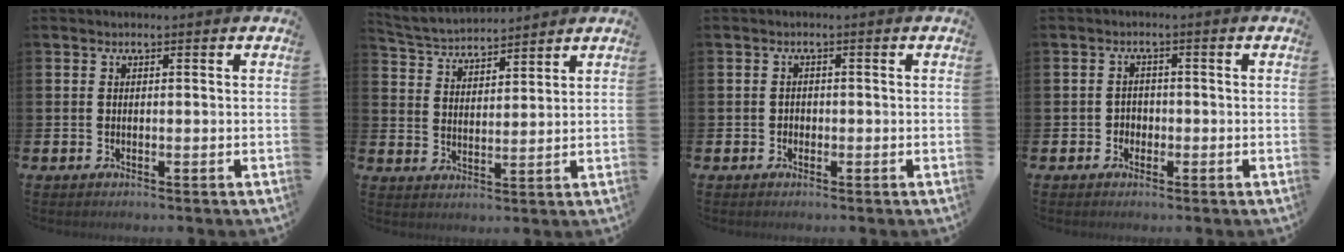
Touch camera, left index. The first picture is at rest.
{"total": 4.2, "force": [4.1, 0.8, -0.1], "torque": [-0.021, -0.026, 0.073]}
{"total": 1.0, "force": [-0.4, 0.9, 0.2], "torque": [-0.003, 0.004, -0.011]}
{"total": 1.8, "force": [-0.8, 1.6, 0.3], "torque": [-0.007, 0.004, -0.020]}